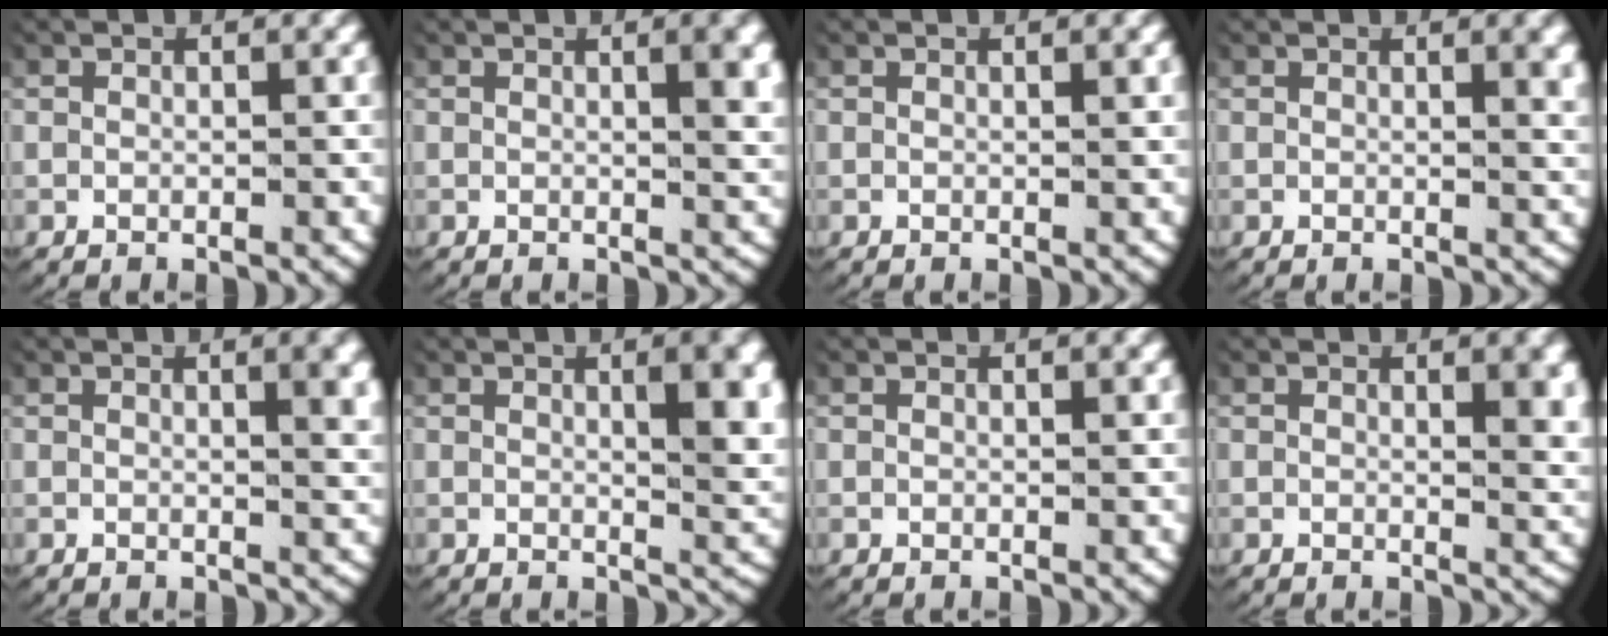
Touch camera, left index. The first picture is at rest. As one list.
[{"total": 2.4, "force": [0.8, 0.2, 2.3], "torque": [-0.034, -0.005, 0.016]}, {"total": 0.6, "force": [0.3, -0.2, 0.4], "torque": [-0.007, -0.002, 0.008]}, {"total": 1.4, "force": [0.6, -0.1, 1.2], "torque": [-0.018, -0.007, 0.013]}, {"total": 2.0, "force": [0.8, 0.0, 1.8], "torque": [-0.028, -0.007, 0.015]}, {"total": 4.0, "force": [1.1, 0.9, 3.8], "torque": [-0.054, -0.011, 0.022]}, {"total": 0.0}, {"total": 2.0, "force": [0.7, 0.2, 1.9], "torque": [-0.028, -0.014, 0.013]}]